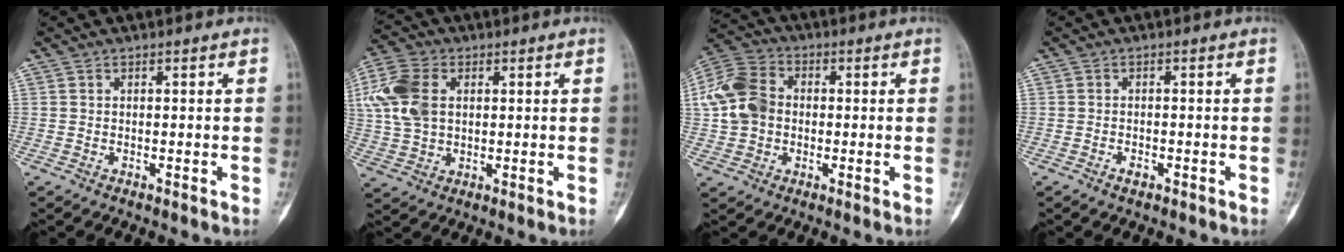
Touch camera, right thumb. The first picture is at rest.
{"total": 12.5, "force": [2.8, 8.9, 8.3], "torque": [-0.193, 0.009, 0.054]}
{"total": 11.3, "force": [0.2, 9.3, 6.5], "torque": [-0.119, 0.027, -0.006]}
{"total": 1.4, "force": [-0.9, 0.7, 0.8], "torque": [-0.010, 0.004, -0.016]}